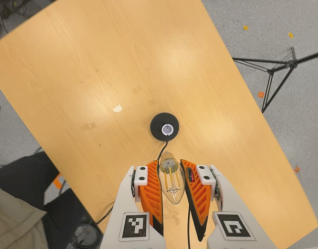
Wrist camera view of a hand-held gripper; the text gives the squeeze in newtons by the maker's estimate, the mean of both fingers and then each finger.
{"total": 20.5, "left": 22.3, "right": 18.7}